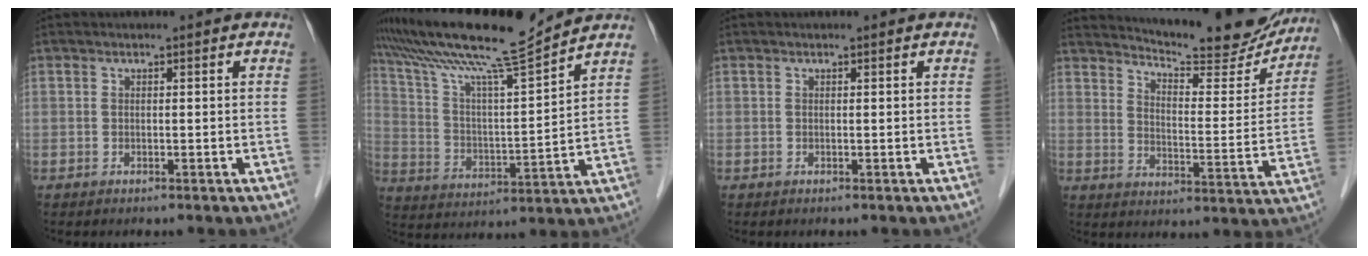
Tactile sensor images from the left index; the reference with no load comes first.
{"total": 15.5, "force": [13.5, -1.0, 7.5], "torque": [-0.145, -0.001, 0.240]}
{"total": 0.0}
{"total": 18.8, "force": [17.5, 2.5, 6.2], "torque": [-0.090, -0.048, 0.228]}